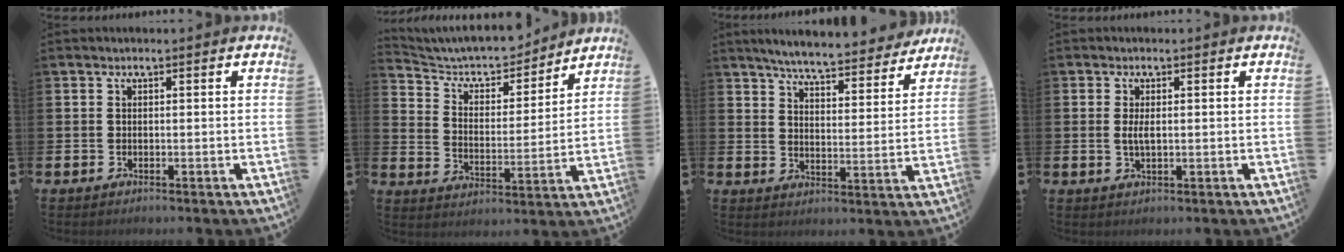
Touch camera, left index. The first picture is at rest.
{"total": 7.6, "force": [7.1, 2.1, 1.6], "torque": [-0.067, -0.052, 0.122]}
{"total": 6.5, "force": [6.3, 0.3, 1.7], "torque": [-0.051, -0.043, 0.107]}
{"total": 2.1, "force": [0.2, 0.8, 1.9], "torque": [-0.038, 0.003, 0.001]}